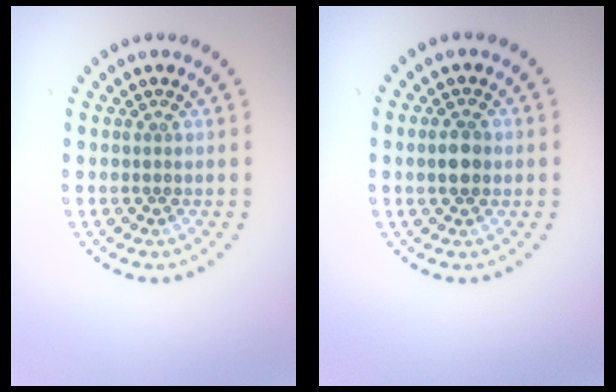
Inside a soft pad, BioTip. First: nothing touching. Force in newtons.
{"total": 2.7, "press": 2.7, "slide": 0.1}